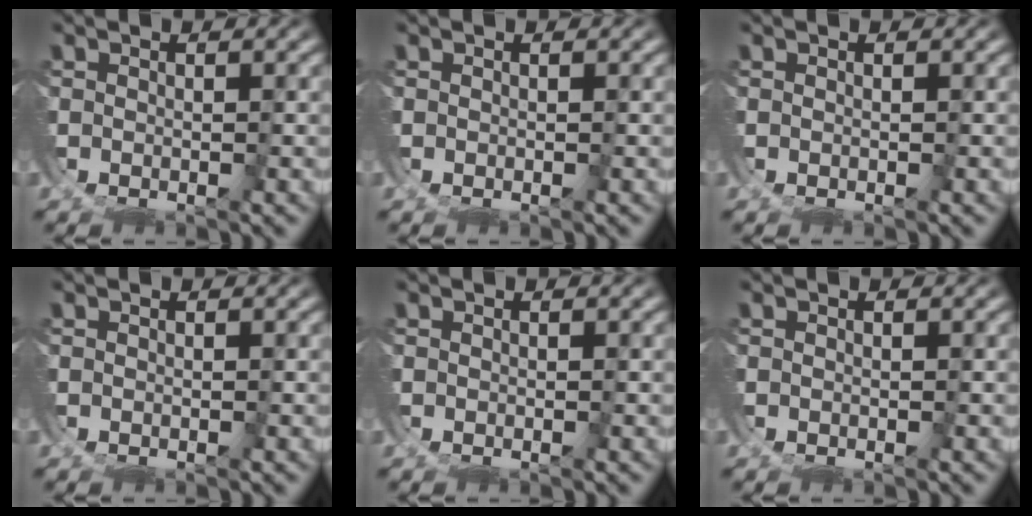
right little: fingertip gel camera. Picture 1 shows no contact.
{"total": 0.0}
{"total": 0.0}
{"total": 0.0}
{"total": 0.0}
{"total": 0.0}